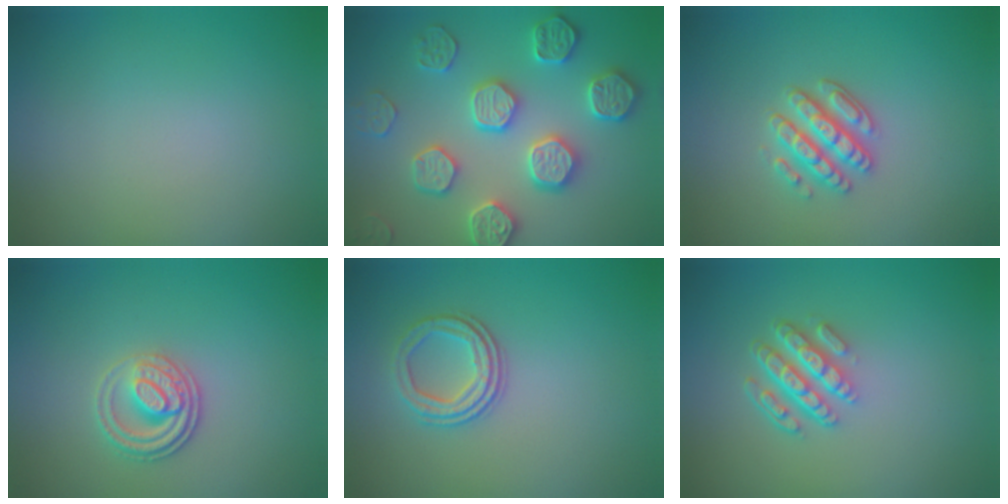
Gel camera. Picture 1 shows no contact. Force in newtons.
{"total": 5.0, "press": 5.0, "slide": 0.5}
{"total": 3.4, "press": 3.0, "slide": 1.5}
{"total": 2.8, "press": 2.6, "slide": 1.0}
{"total": 2.7, "press": 2.3, "slide": 1.4}
{"total": 4.3, "press": 3.1, "slide": 3.0}